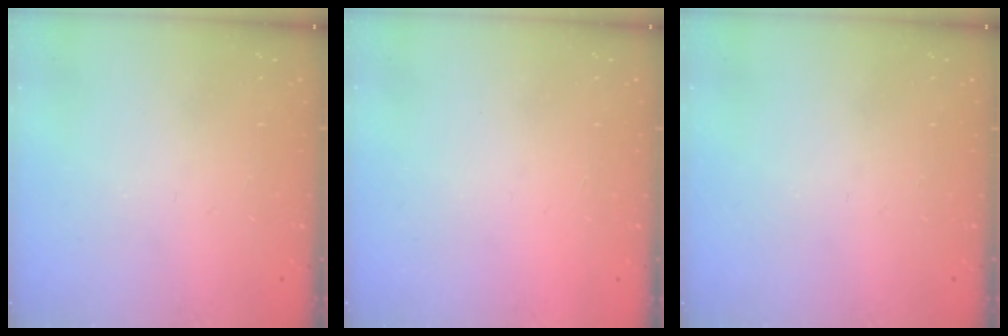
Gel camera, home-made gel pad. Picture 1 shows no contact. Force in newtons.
{"total": 1.5, "press": 1.5, "slide": 0.1}
{"total": 0.0}